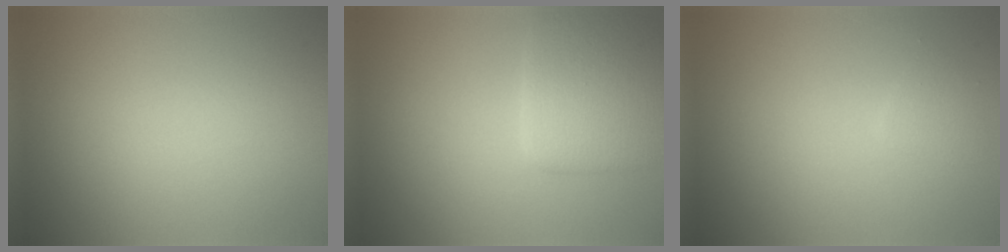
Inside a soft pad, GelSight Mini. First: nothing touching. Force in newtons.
{"total": 4.4, "press": 4.4, "slide": 0.1}
{"total": 0.9, "press": 0.9, "slide": 0.1}